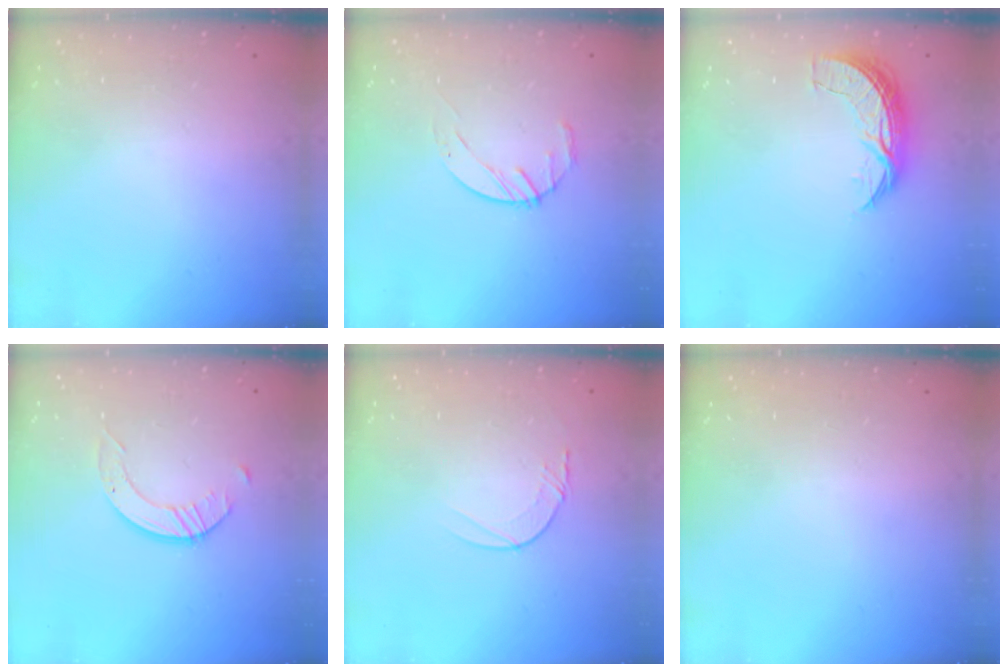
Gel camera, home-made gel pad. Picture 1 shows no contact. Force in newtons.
{"total": 4.8, "press": 4.7, "slide": 0.6}
{"total": 7.4, "press": 7.4, "slide": 0.5}
{"total": 2.4, "press": 2.4, "slide": 0.3}
{"total": 4.2, "press": 4.2, "slide": 0.5}
{"total": 0.0}